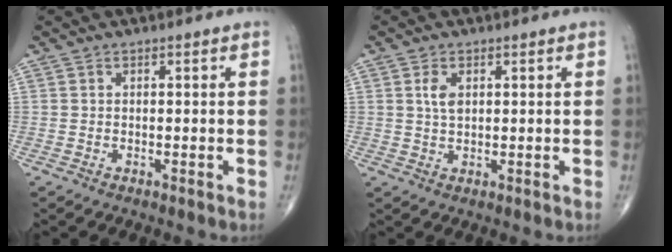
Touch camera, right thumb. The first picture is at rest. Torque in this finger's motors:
{"motor_torque": [-0.23, 0.29, 0.41, 0.27, 0.15]}